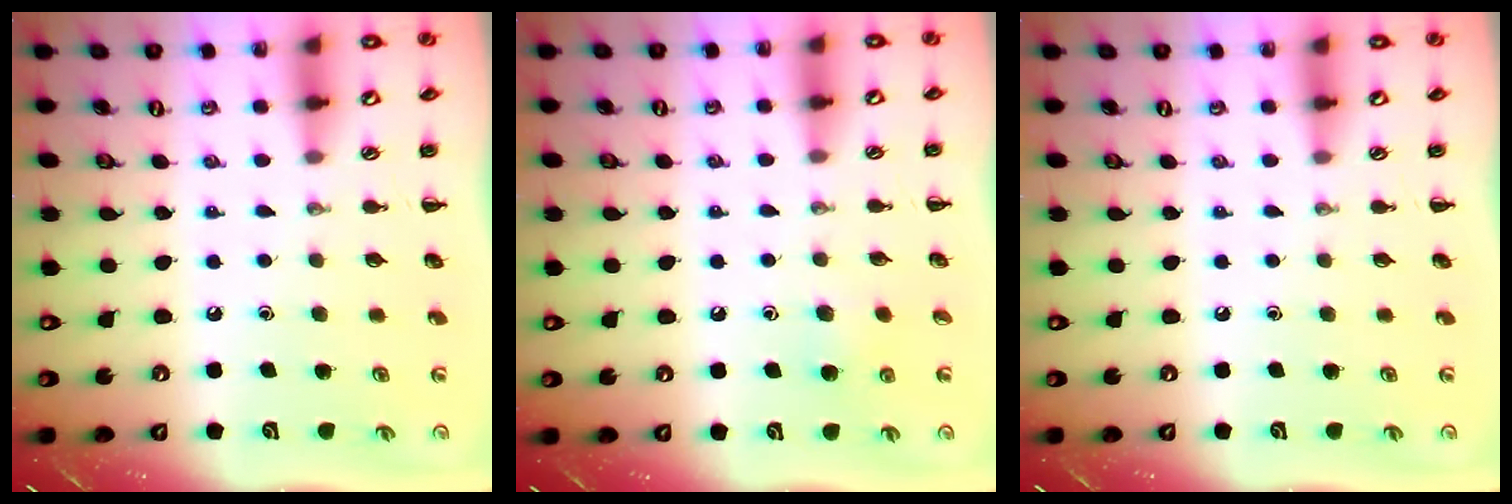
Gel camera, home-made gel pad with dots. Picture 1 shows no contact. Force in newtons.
{"total": 3.8, "press": 3.4, "slide": 1.5}
{"total": 0.0}